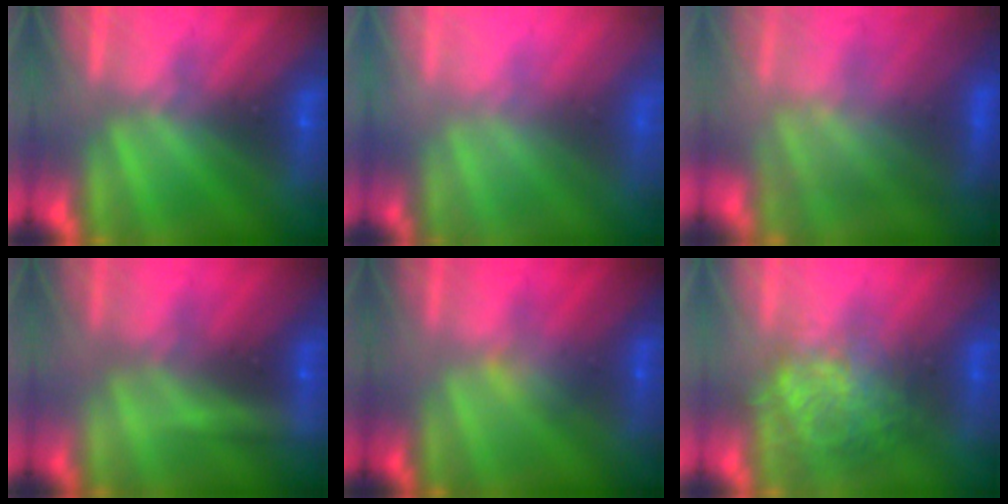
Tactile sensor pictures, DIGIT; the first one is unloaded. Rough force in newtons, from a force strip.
{"total": 7.4}
{"total": 11.1}
{"total": 2.1}
{"total": 2.7}
{"total": 3.5}